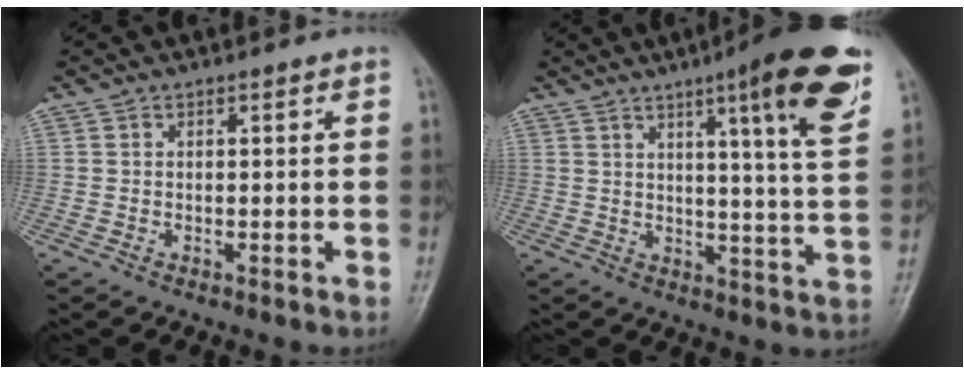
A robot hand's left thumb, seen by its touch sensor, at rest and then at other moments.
{"total": 21.5, "force": [11.8, 3.0, 17.7], "torque": [-0.220, -0.048, 0.169]}